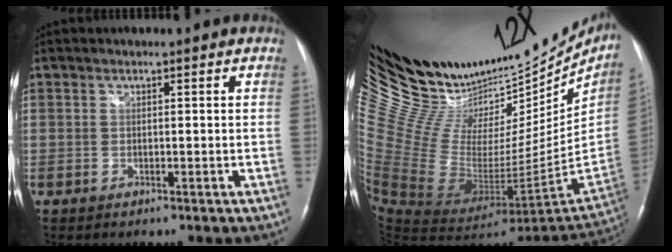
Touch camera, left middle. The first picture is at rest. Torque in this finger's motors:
{"motor_torque": [-0.39, -0.78, -0.57, -0.18]}